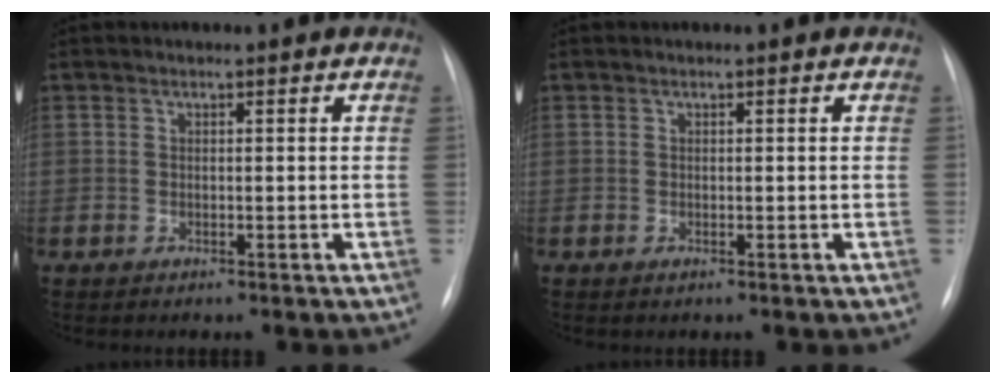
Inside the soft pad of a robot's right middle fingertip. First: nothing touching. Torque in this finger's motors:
{"motor_torque": [-0.20, -0.06, 0.02, 0.00]}